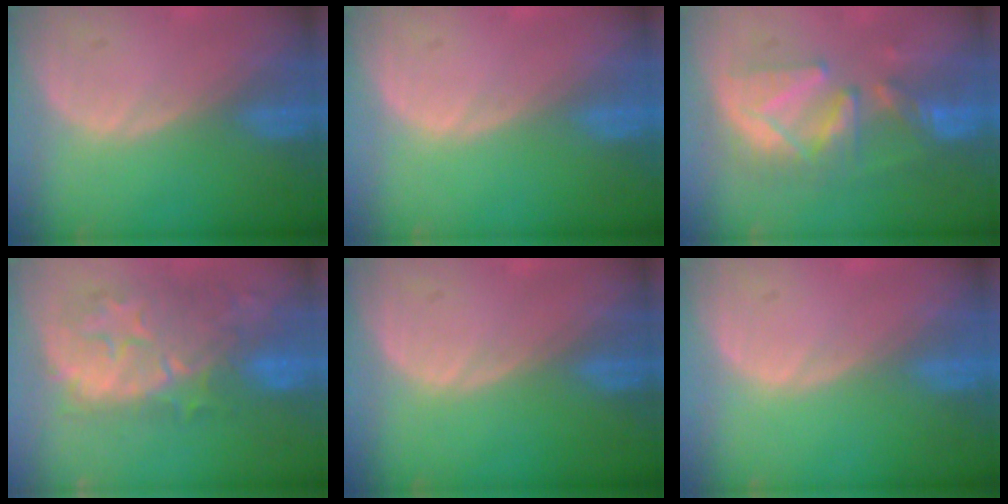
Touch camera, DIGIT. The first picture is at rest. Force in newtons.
{"total": 0.0}
{"total": 8.9, "press": 8.8, "slide": 1.0}
{"total": 10.6, "press": 10.0, "slide": 3.6}
{"total": 0.0}
{"total": 0.0}